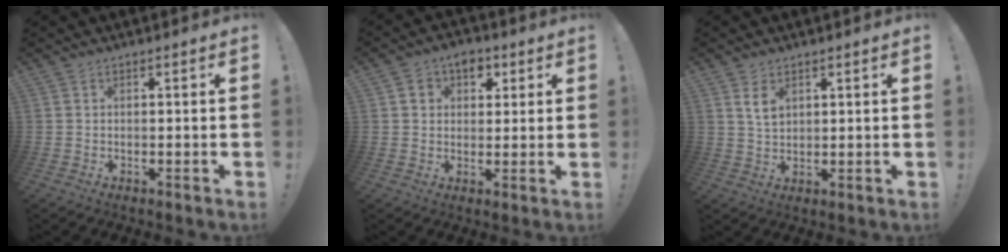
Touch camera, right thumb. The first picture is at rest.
{"total": 6.6, "force": [2.5, 5.6, 2.4], "torque": [-0.028, -0.004, 0.047]}
{"total": 4.6, "force": [2.4, 2.6, 3.0], "torque": [-0.043, -0.010, 0.042]}